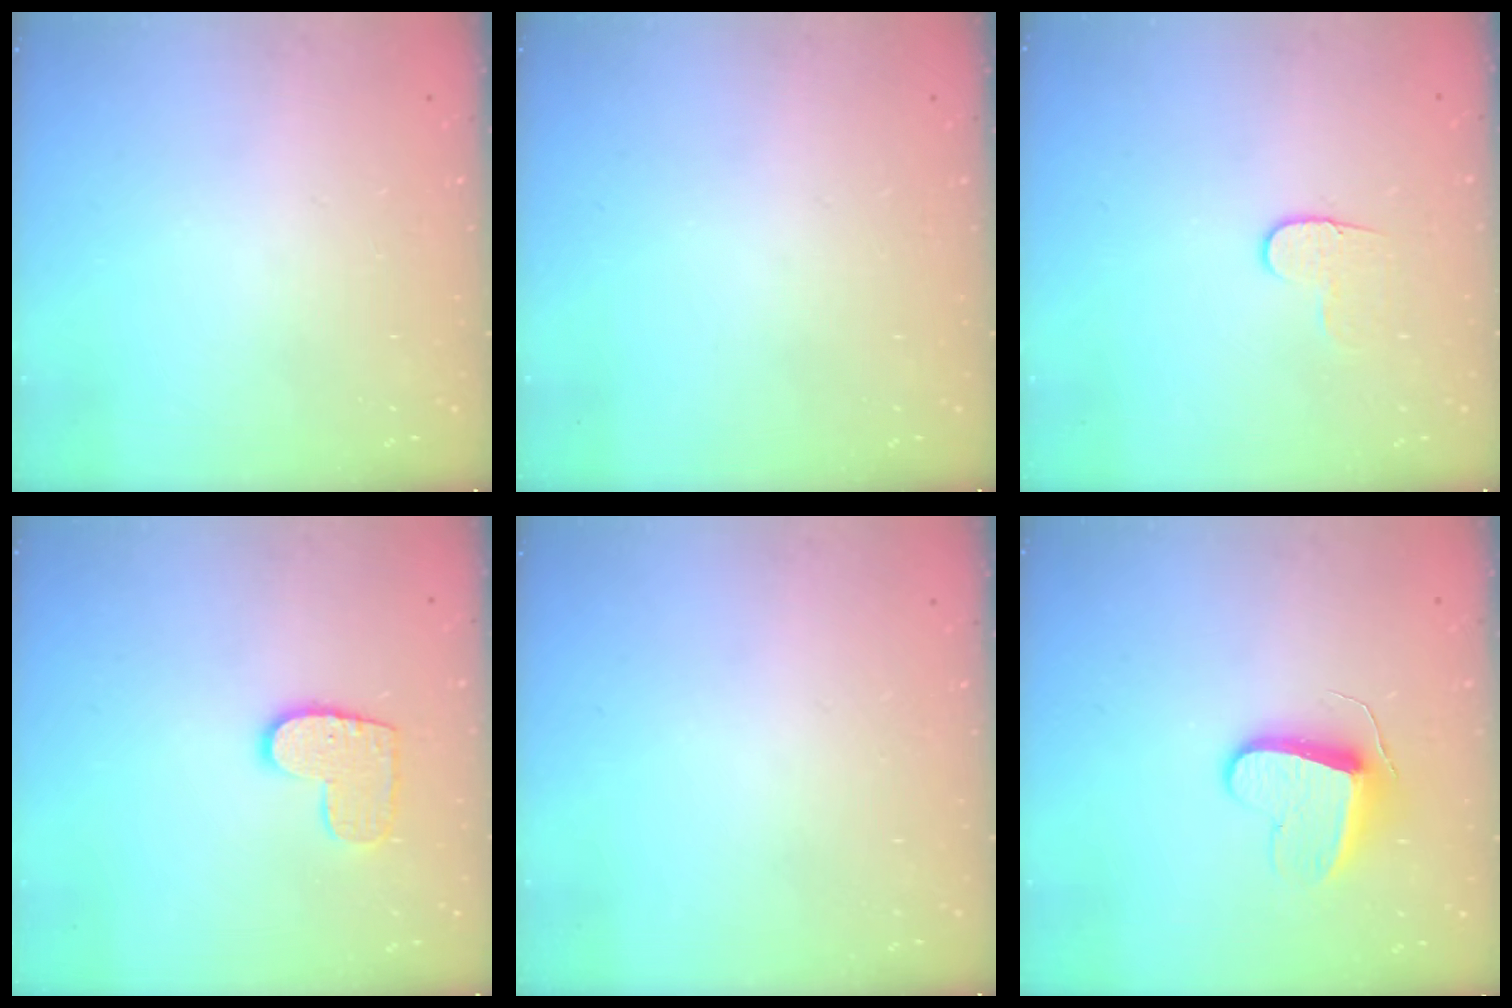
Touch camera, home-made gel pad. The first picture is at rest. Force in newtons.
{"total": 0.0}
{"total": 6.2, "press": 6.1, "slide": 0.6}
{"total": 9.7, "press": 9.7, "slide": 0.3}
{"total": 0.0}
{"total": 9.2, "press": 9.2, "slide": 0.3}